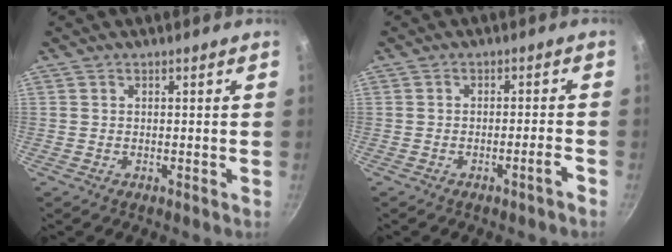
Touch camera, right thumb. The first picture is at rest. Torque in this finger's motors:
{"motor_torque": [0.13, -0.36, 0.11, 0.43, -0.05]}